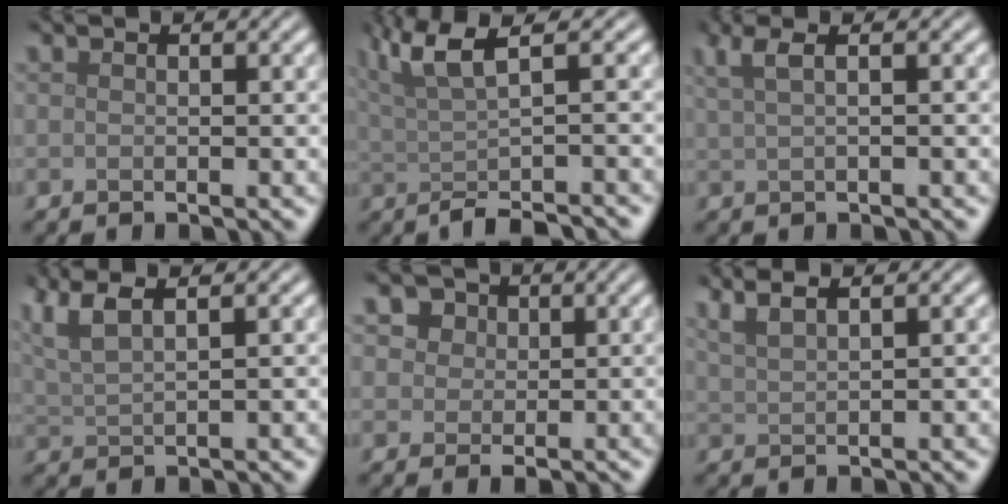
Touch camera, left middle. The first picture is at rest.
{"total": 6.3, "force": [0.6, 1.7, 6.0], "torque": [-0.081, 0.006, 0.007]}
{"total": 3.1, "force": [1.6, 1.0, 2.4], "torque": [-0.036, 0.007, 0.020]}
{"total": 5.0, "force": [3.0, 1.6, 3.7], "torque": [-0.073, 0.021, 0.054]}
{"total": 6.0, "force": [2.9, 4.5, 2.7], "torque": [-0.047, 0.015, 0.028]}
{"total": 3.9, "force": [2.8, 1.3, 2.4], "torque": [-0.026, 0.019, 0.027]}